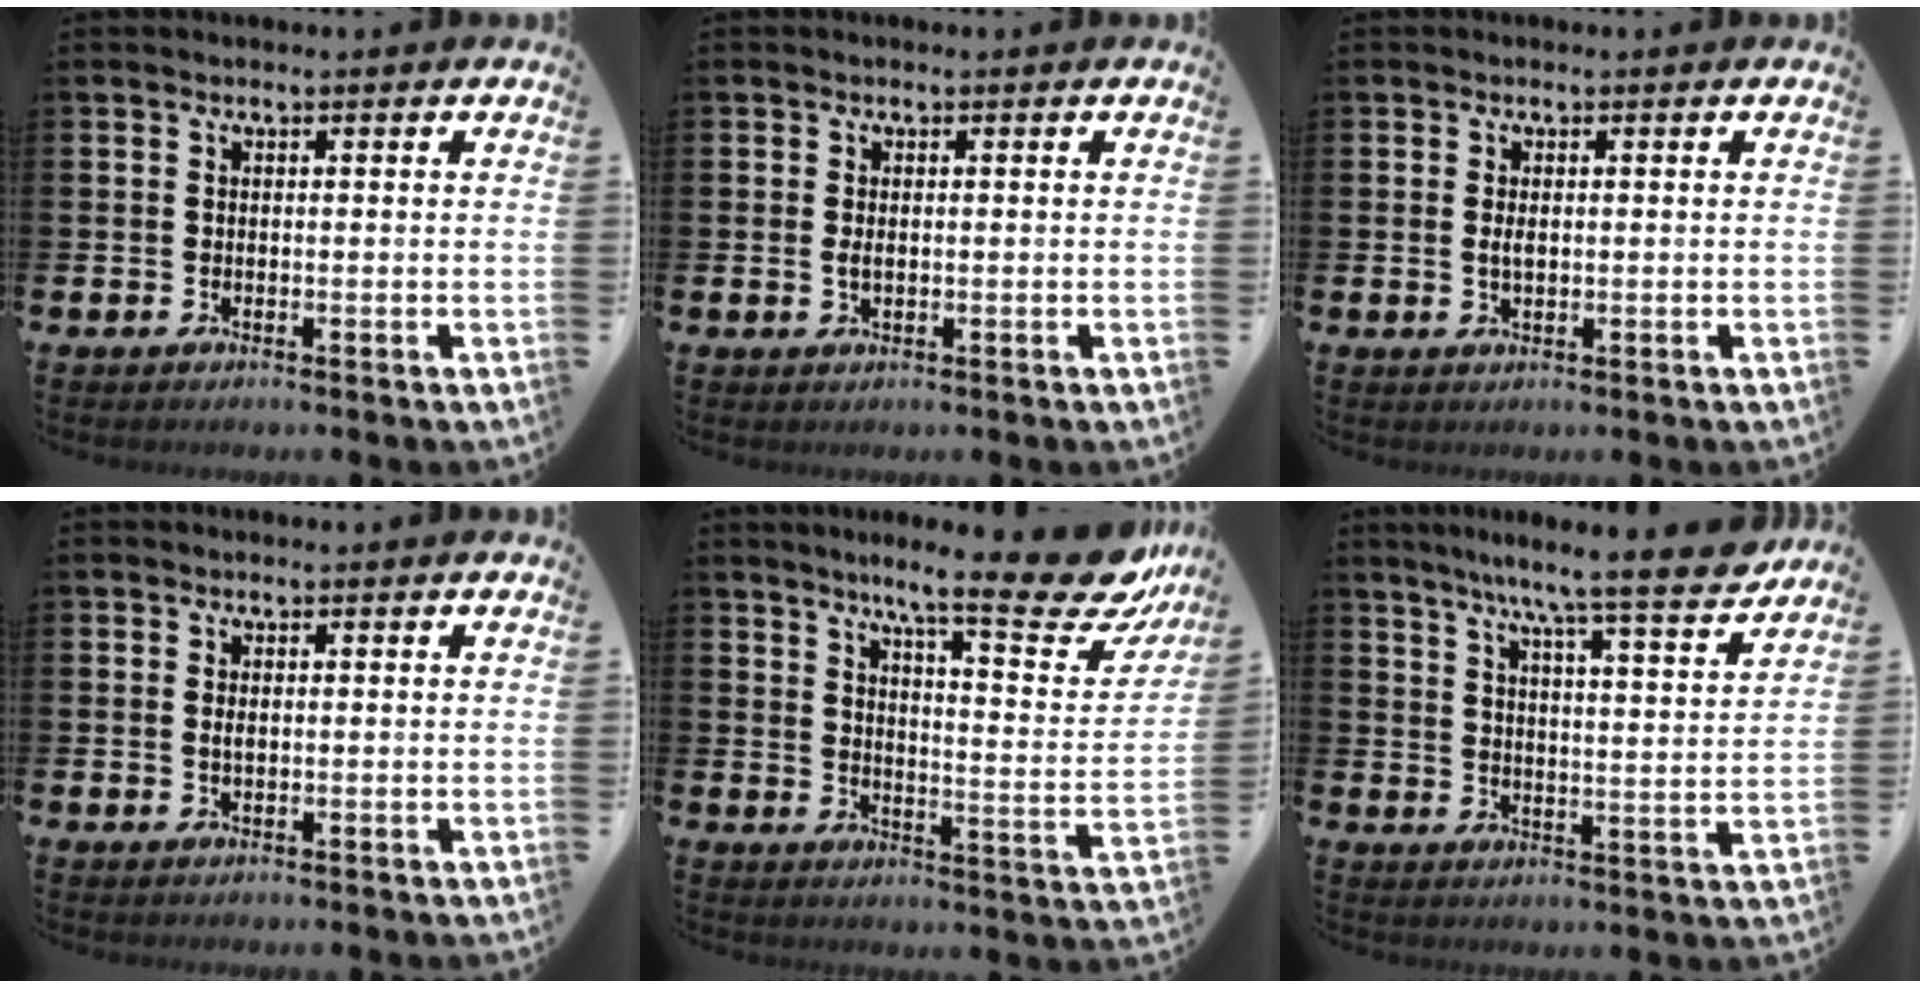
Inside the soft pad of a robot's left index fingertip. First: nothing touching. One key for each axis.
{"total": 1.1, "fx": 0.1, "fy": 0.6, "fz": 1.0, "tx": -0.018, "ty": 0.004, "tz": -0.001}
{"total": 1.4, "fx": 0.2, "fy": 0.7, "fz": 1.2, "tx": -0.025, "ty": 0.004, "tz": 0.002}
{"total": 0.8, "fx": 0.2, "fy": 0.3, "fz": 0.7, "tx": -0.012, "ty": 0.003, "tz": 0.001}
{"total": 12.8, "fx": 9.7, "fy": 2.3, "fz": 8.0, "tx": -0.127, "ty": -0.064, "tz": 0.152}
{"total": 9.0, "fx": 8.0, "fy": -0.2, "fz": 4.1, "tx": -0.095, "ty": -0.050, "tz": 0.136}